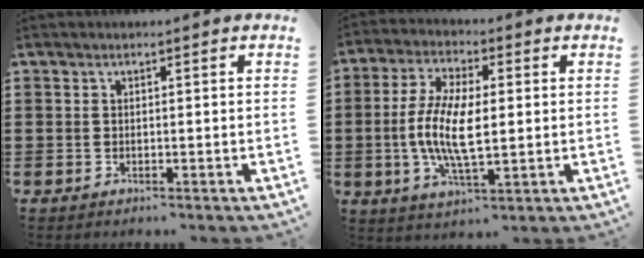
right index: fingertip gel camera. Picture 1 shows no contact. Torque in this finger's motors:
{"motor_torque": [1.60, 0.54, 0.68, 0.21]}